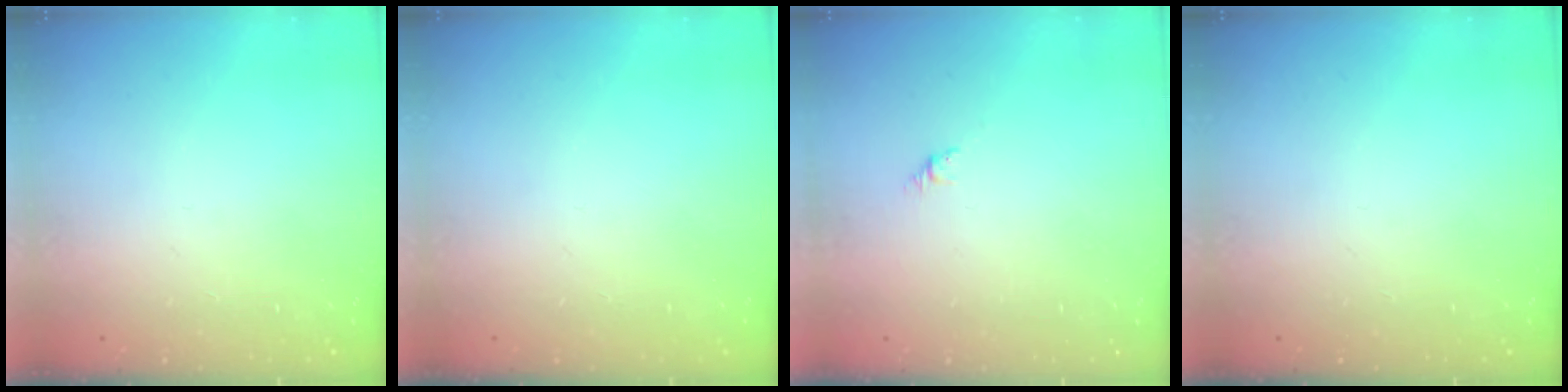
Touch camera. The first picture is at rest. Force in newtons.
{"total": 0.0}
{"total": 3.0, "press": 2.9, "slide": 0.7}
{"total": 0.0}